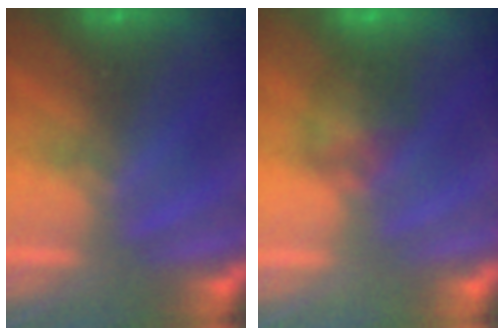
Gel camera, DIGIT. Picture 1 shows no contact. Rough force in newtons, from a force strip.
{"total": 2.9}